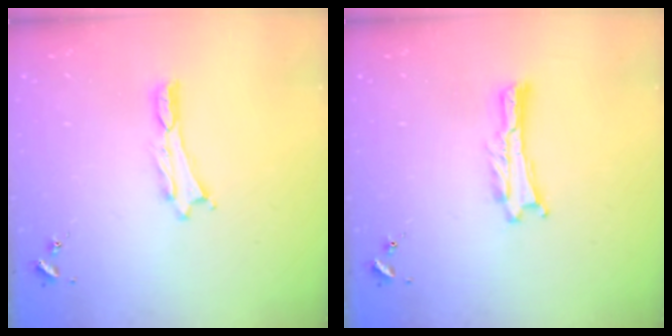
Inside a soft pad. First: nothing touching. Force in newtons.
{"total": 0.0}